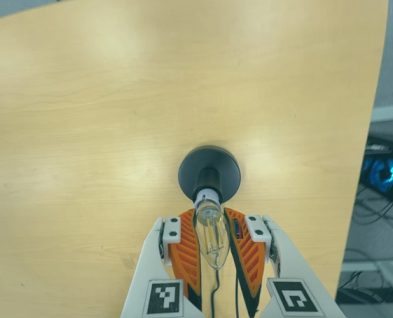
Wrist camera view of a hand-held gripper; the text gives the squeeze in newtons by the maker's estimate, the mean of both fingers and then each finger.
{"total": 20.1, "left": 19.4, "right": 20.8}